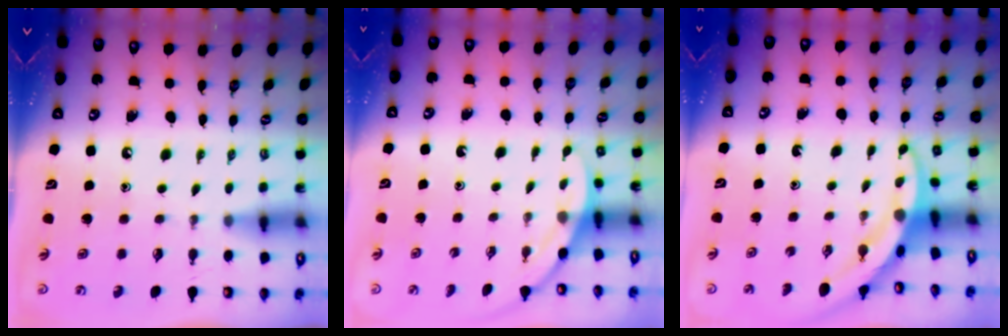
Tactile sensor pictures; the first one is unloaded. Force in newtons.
{"total": 2.8, "press": 2.8, "slide": 0.1}
{"total": 3.3, "press": 3.3, "slide": 0.1}